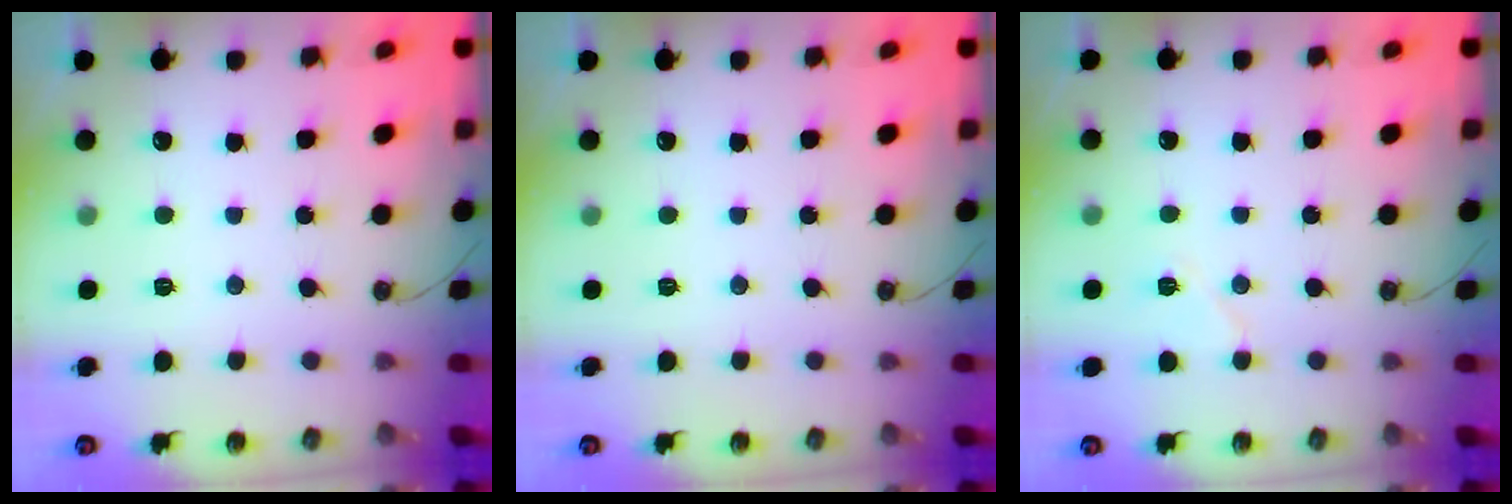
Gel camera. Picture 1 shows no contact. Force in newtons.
{"total": 0.0}
{"total": 6.0, "press": 5.5, "slide": 2.4}